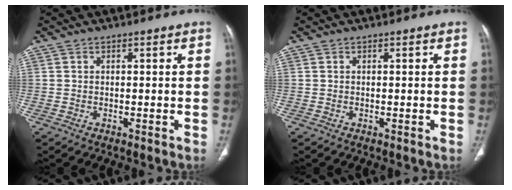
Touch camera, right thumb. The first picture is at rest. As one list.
[{"total": 0.0}]